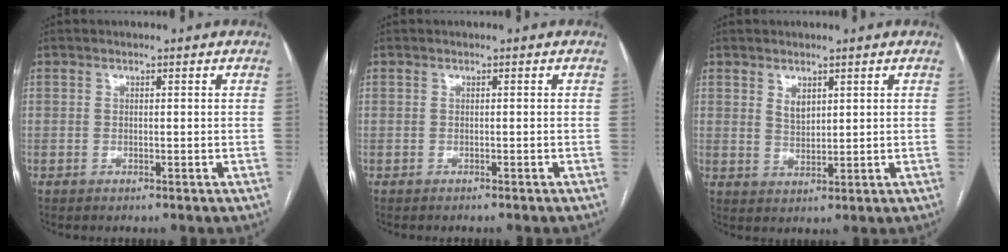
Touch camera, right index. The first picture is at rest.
{"total": 1.0, "force": [-0.9, 0.1, 0.4], "torque": [-0.007, -0.001, -0.011]}
{"total": 2.8, "force": [1.6, 1.5, 1.8], "torque": [-0.035, -0.004, 0.036]}